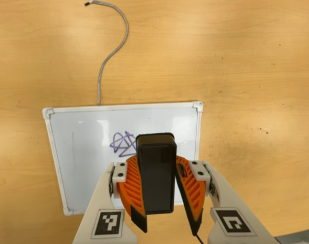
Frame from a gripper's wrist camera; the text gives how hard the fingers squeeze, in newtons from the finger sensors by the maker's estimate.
{"total": 9.7, "left": 10.0, "right": 9.3}